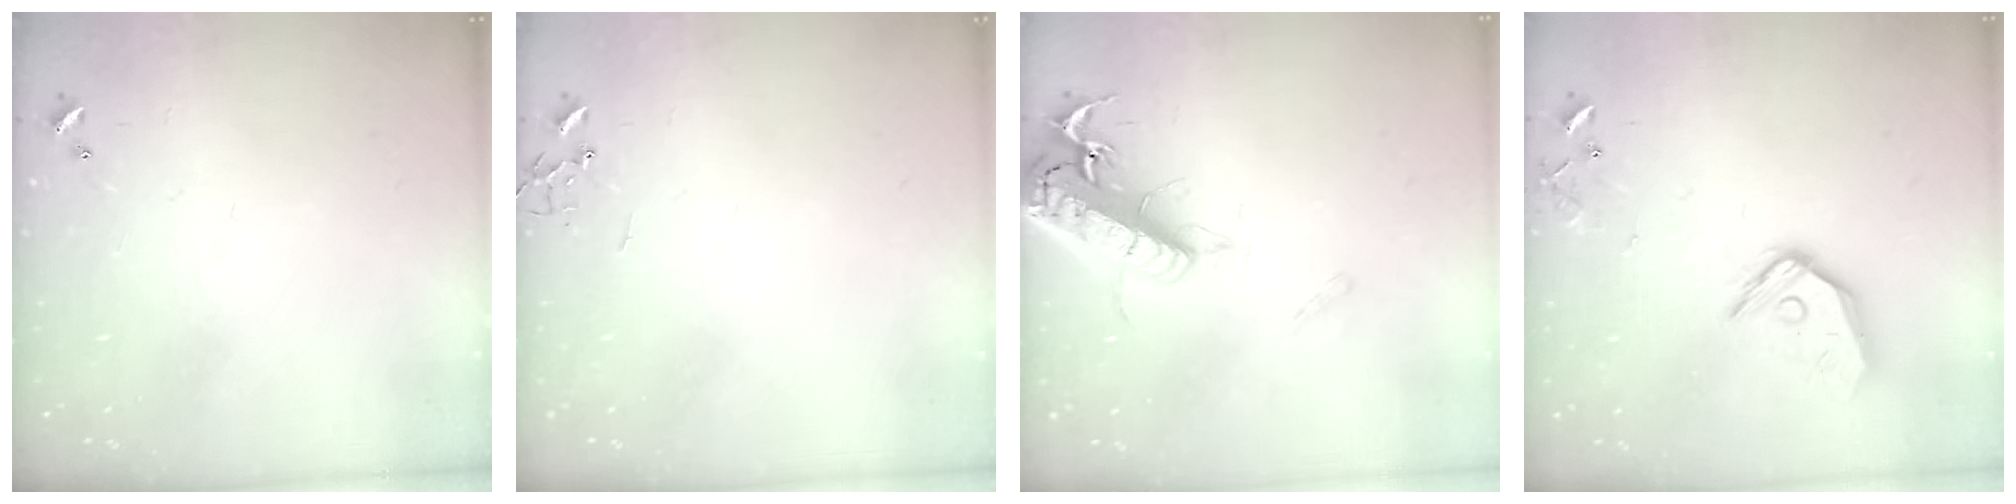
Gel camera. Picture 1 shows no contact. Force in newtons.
{"total": 0.0}
{"total": 20.1, "press": 19.7, "slide": 3.9}
{"total": 12.2, "press": 12.2, "slide": 1.1}